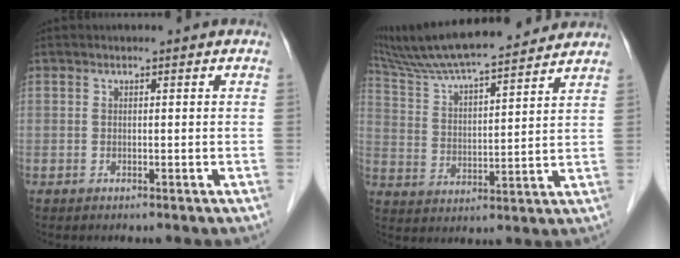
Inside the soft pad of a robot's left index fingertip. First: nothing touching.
{"total": 19.9, "force": [17.7, 2.2, 9.0], "torque": [-0.159, 0.035, 0.282]}